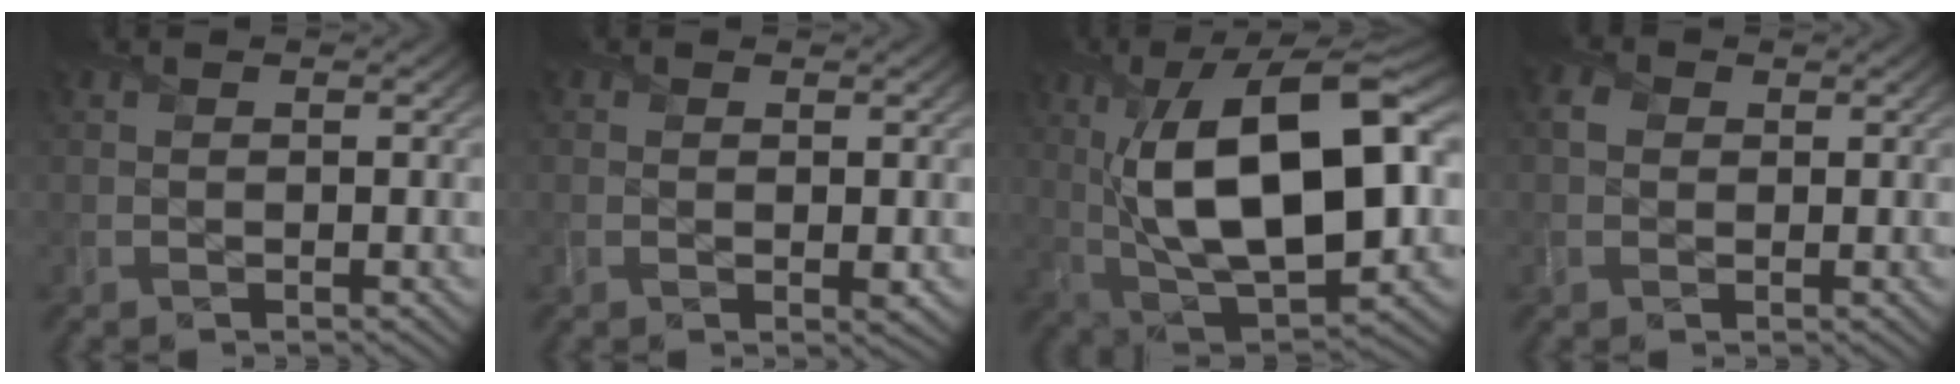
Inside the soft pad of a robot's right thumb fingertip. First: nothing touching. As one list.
[{"total": 0.9, "force": [-0.2, 0.6, 0.7], "torque": [-0.010, -0.009, -0.003]}, {"total": 18.2, "force": [2.3, 8.0, 16.2], "torque": [-0.281, 0.016, 0.027]}, {"total": 1.9, "force": [0.4, 1.7, 0.9], "torque": [-0.027, 0.003, 0.002]}]